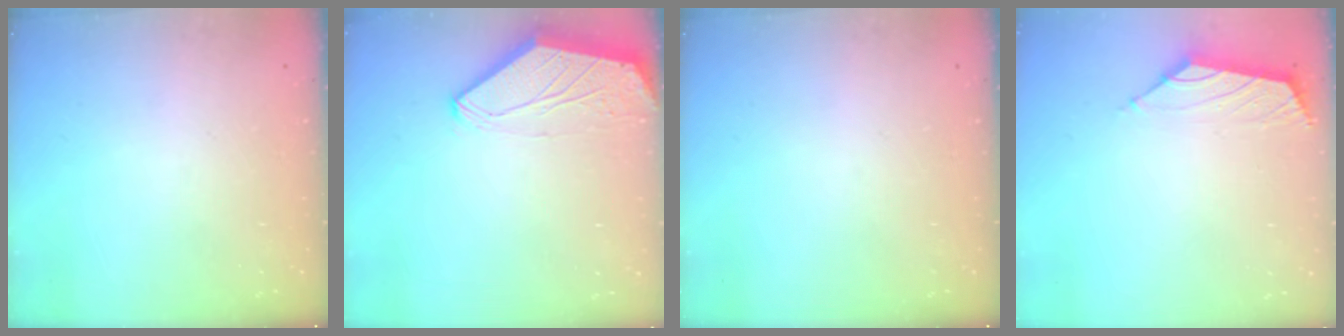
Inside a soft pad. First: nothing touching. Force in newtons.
{"total": 0.0}
{"total": 0.0}
{"total": 1.6, "press": 1.4, "slide": 0.6}